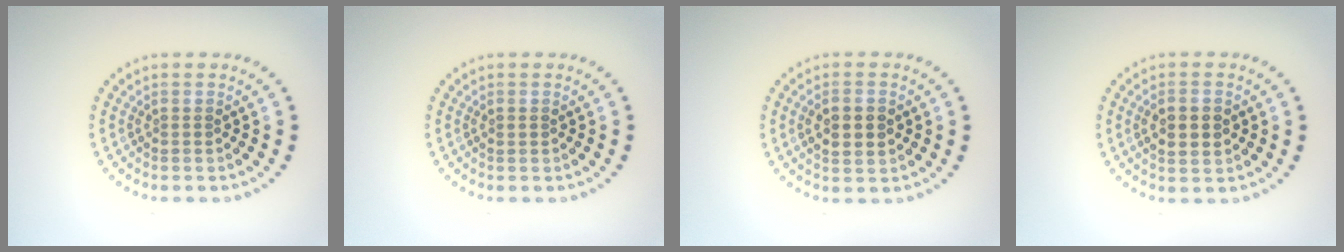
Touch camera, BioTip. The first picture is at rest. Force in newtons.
{"total": 0.6, "press": 0.6, "slide": 0.1}
{"total": 2.6, "press": 2.6, "slide": 0.0}
{"total": 2.6, "press": 2.6, "slide": 0.0}